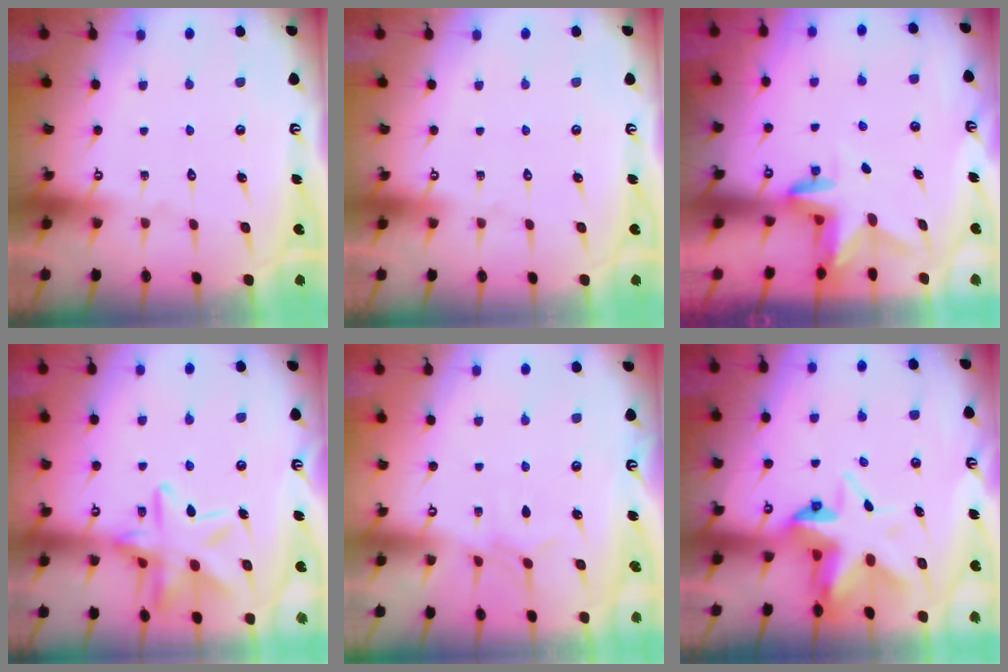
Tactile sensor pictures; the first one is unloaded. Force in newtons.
{"total": 0.0}
{"total": 3.2, "press": 3.2, "slide": 0.2}
{"total": 17.4, "press": 17.3, "slide": 1.2}
{"total": 3.9, "press": 3.9, "slide": 0.2}
{"total": 7.4, "press": 7.3, "slide": 1.0}